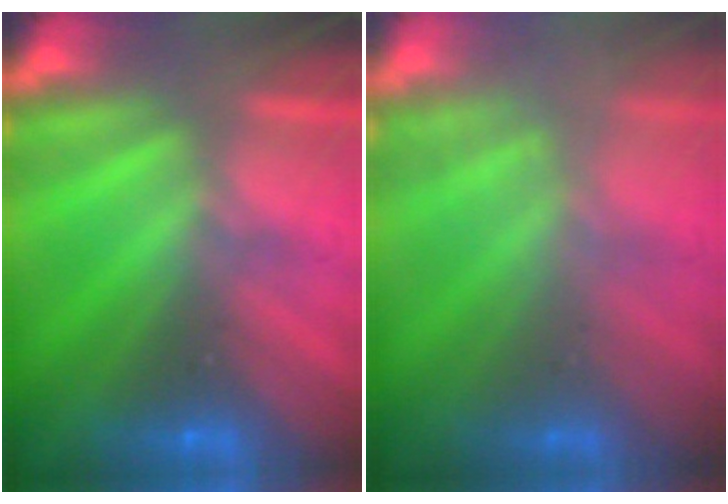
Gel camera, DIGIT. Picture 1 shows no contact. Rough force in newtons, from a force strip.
{"total": 2.2}